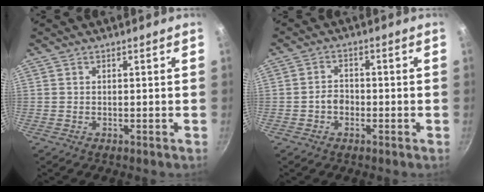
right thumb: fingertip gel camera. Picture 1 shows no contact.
{"total": 3.1, "force": [-1.1, 2.4, 1.7], "torque": [-0.015, 0.015, -0.021]}